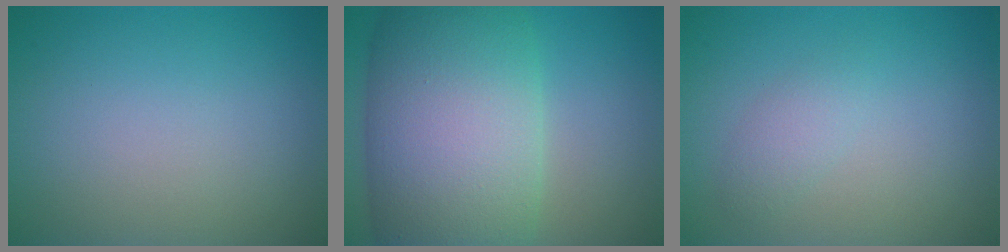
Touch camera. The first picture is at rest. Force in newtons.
{"total": 14.2, "press": 14.2, "slide": 0.6}
{"total": 1.4, "press": 1.4, "slide": 0.1}